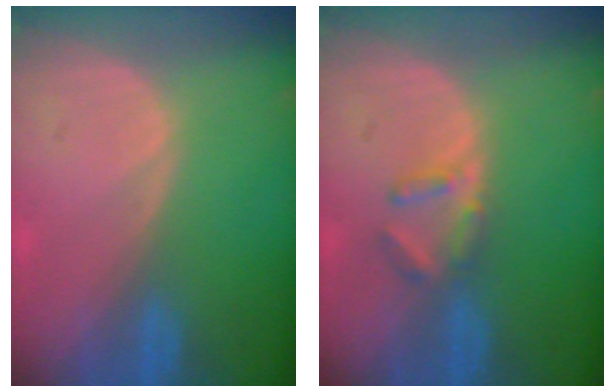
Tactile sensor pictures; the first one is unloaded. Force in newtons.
{"total": 3.0, "press": 3.0, "slide": 0.4}